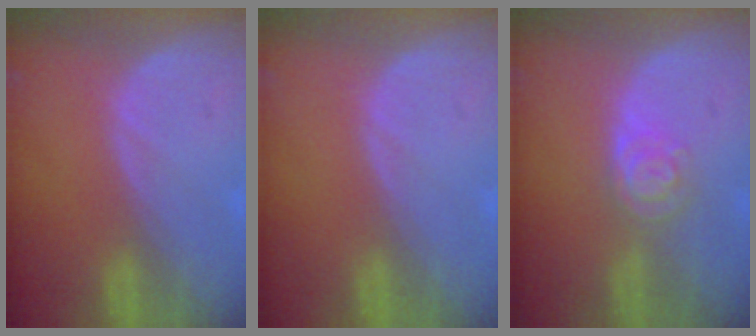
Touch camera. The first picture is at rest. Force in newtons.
{"total": 0.0}
{"total": 4.6, "press": 4.0, "slide": 2.3}